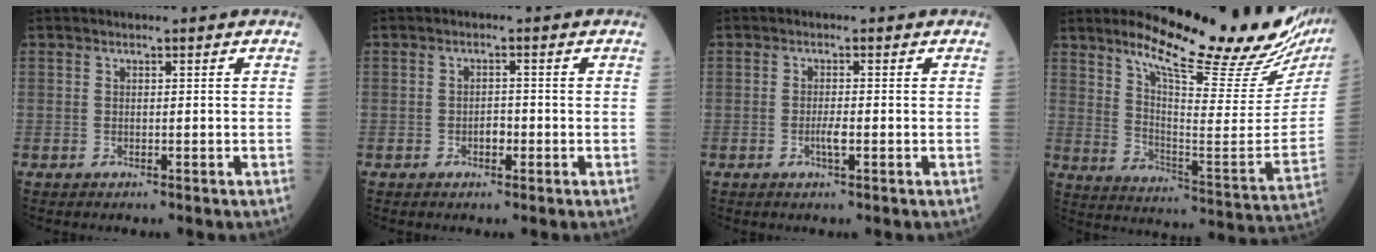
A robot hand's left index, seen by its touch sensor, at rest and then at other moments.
{"total": 1.8, "force": [-1.0, 1.0, 1.1], "torque": [-0.017, -0.001, -0.017]}
{"total": 1.9, "force": [-1.0, 0.3, 1.6], "torque": [-0.034, -0.006, -0.018]}
{"total": 23.4, "force": [19.4, 2.3, 12.8], "torque": [-0.203, -0.088, 0.263]}